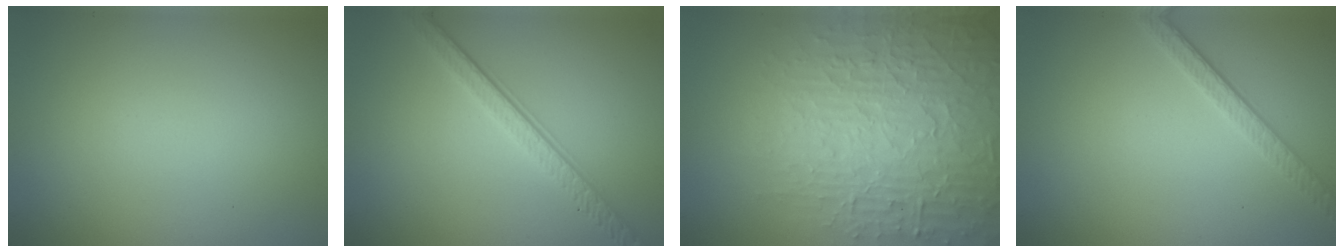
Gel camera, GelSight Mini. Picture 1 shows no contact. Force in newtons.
{"total": 3.9, "press": 2.8, "slide": 2.7}
{"total": 7.3, "press": 7.1, "slide": 1.8}
{"total": 2.5, "press": 2.1, "slide": 1.4}